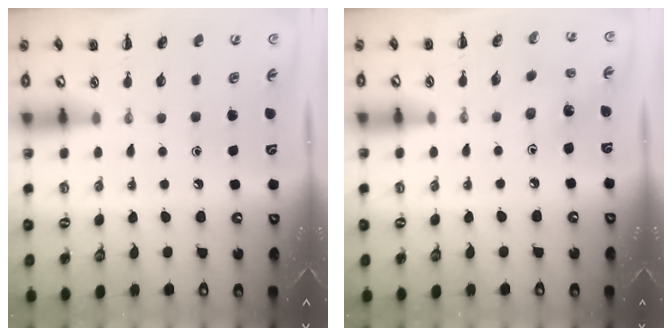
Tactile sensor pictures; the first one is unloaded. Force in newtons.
{"total": 2.7, "press": 2.5, "slide": 0.9}